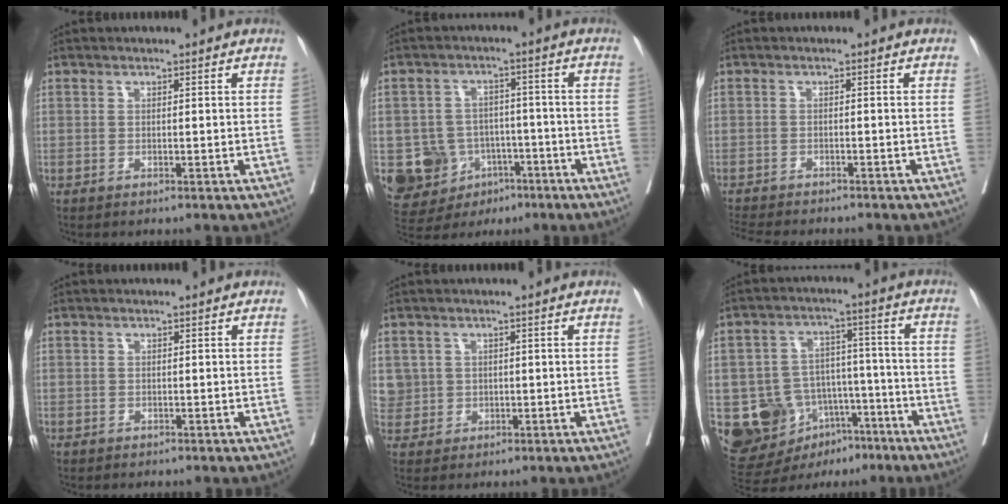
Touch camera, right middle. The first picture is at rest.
{"total": 9.4, "force": [-3.4, 8.4, 2.6], "torque": [-0.057, 0.018, -0.042]}
{"total": 8.0, "force": [-7.3, 1.1, 3.1], "torque": [-0.044, -0.008, -0.112]}
{"total": 0.5, "force": [-0.2, 0.5, -0.1], "torque": [0.003, 0.006, -0.008]}
{"total": 3.2, "force": [0.7, 3.1, -0.1], "torque": [0.015, 0.002, 0.017]}
{"total": 13.7, "force": [-6.6, 9.9, 6.9], "torque": [-0.120, 0.032, -0.096]}